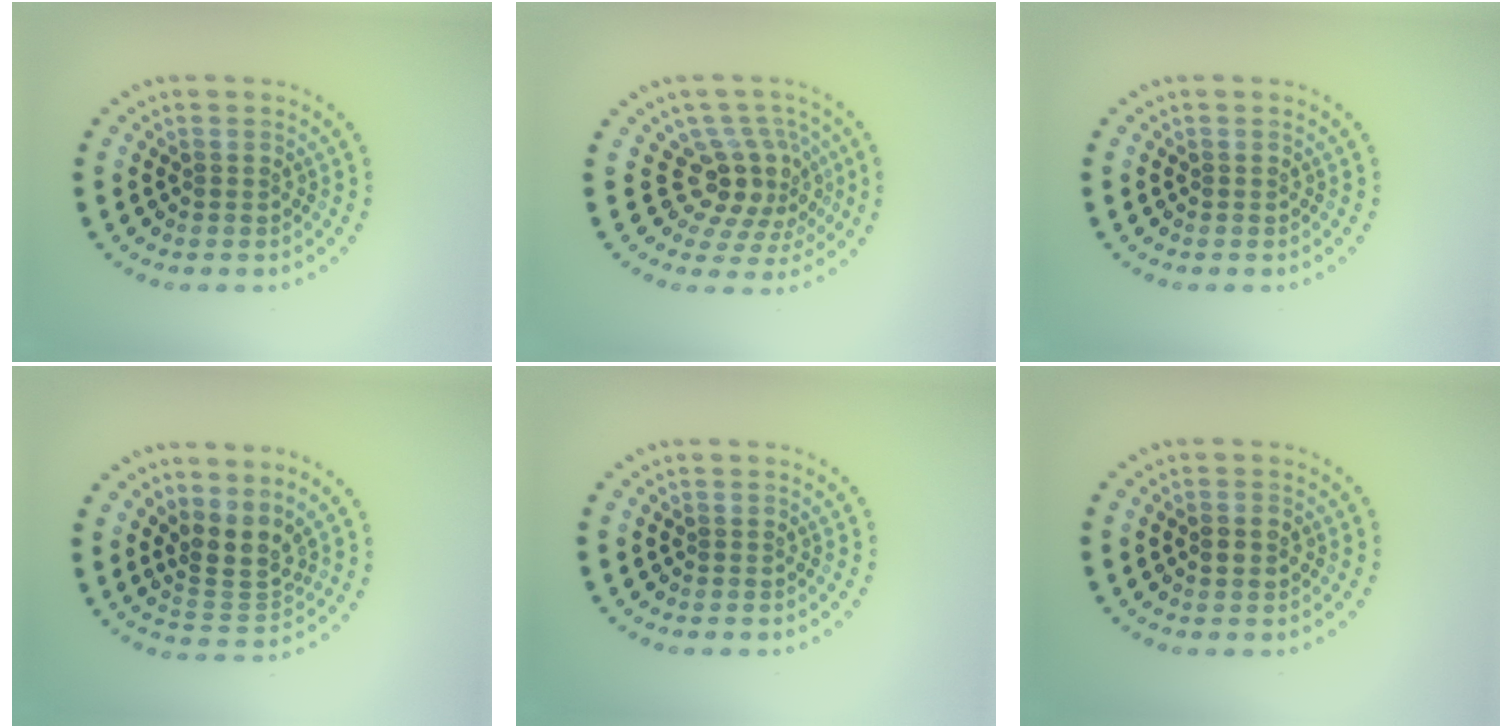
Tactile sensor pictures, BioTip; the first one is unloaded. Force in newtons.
{"total": 4.4, "press": 3.3, "slide": 2.9}
{"total": 0.0}
{"total": 3.2, "press": 2.4, "slide": 2.2}
{"total": 0.0}
{"total": 1.8, "press": 1.8, "slide": 0.1}